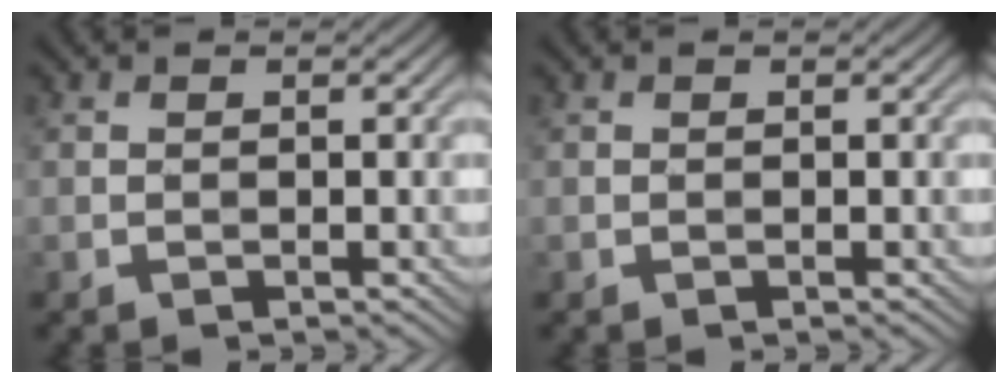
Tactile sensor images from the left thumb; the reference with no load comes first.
{"total": 0.0}